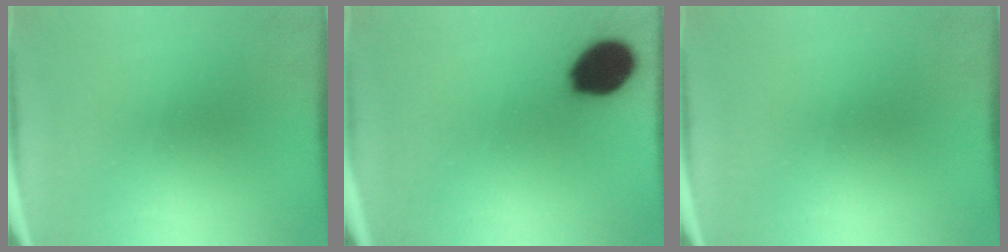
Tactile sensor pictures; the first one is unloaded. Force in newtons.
{"total": 11.6}
{"total": 0.0}